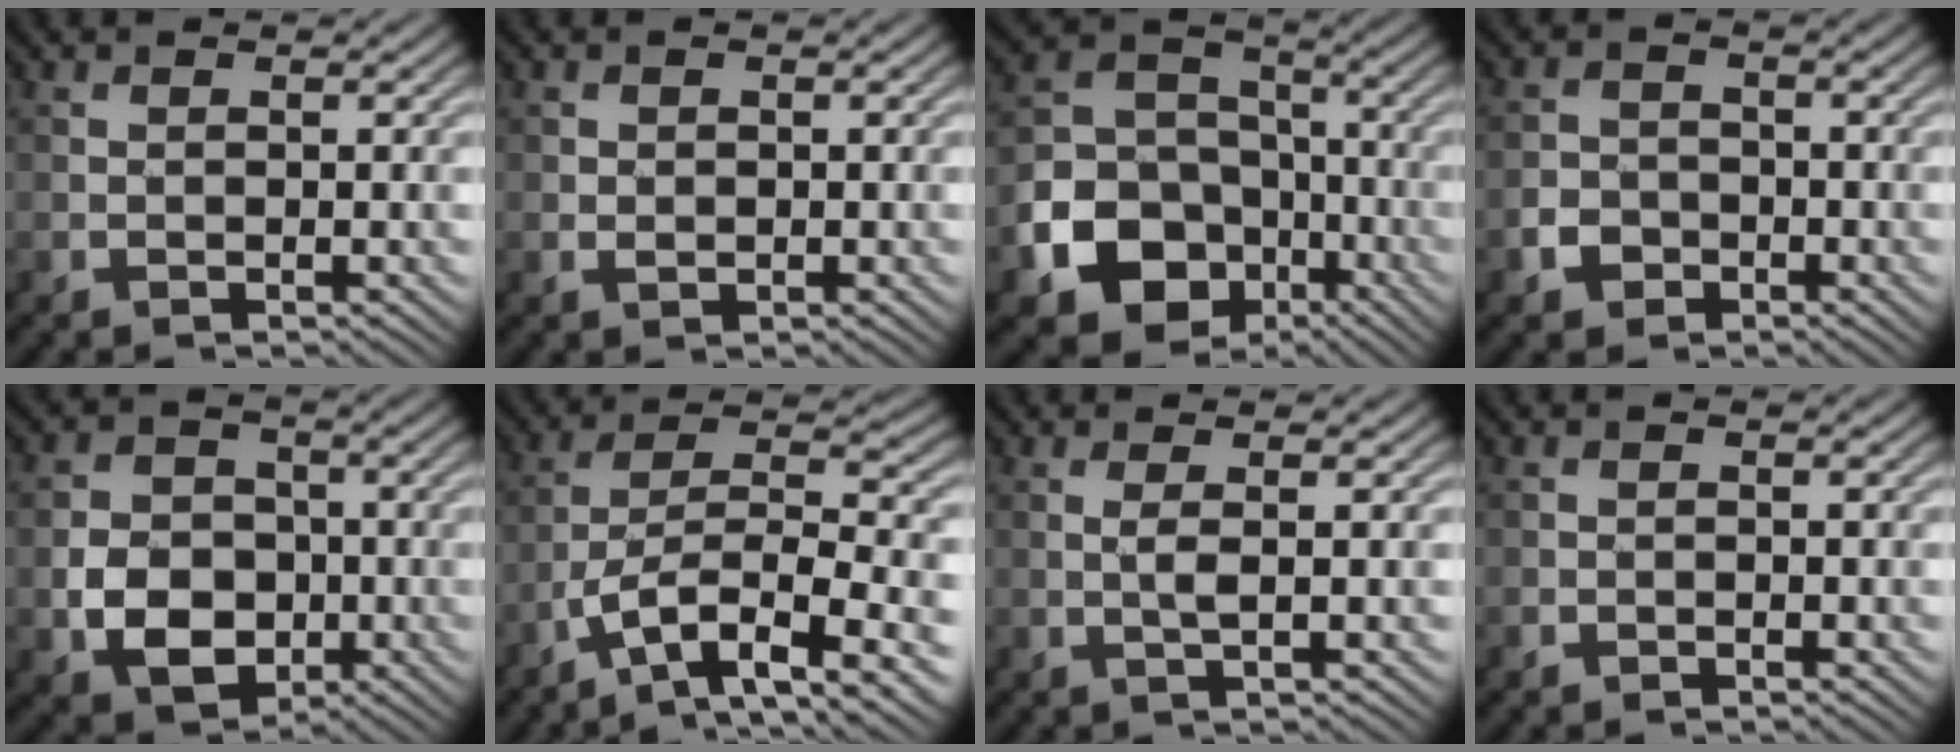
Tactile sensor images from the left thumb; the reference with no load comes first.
{"total": 0.8, "force": [0.0, 0.7, 0.4], "torque": [-0.011, -0.006, 0.002]}
{"total": 13.3, "force": [-6.0, 10.4, 5.8], "torque": [-0.150, -0.046, -0.116]}
{"total": 2.8, "force": [-1.6, 2.2, 0.9], "torque": [-0.015, -0.001, -0.033]}
{"total": 7.0, "force": [-1.9, 5.7, 3.6], "torque": [-0.073, -0.009, -0.046]}
{"total": 10.7, "force": [-5.0, 3.8, 8.6], "torque": [-0.151, -0.008, -0.093]}
{"total": 1.7, "force": [0.1, 0.2, 1.7], "torque": [-0.037, 0.004, -0.004]}
{"total": 0.8, "force": [-0.7, 0.4, 0.2], "torque": [-0.005, -0.005, -0.012]}